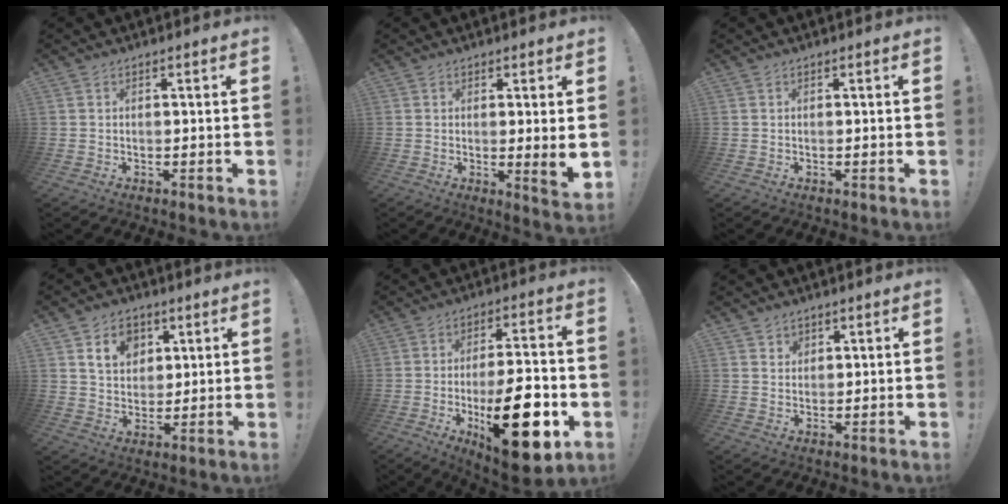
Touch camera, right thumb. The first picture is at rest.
{"total": 4.7, "force": [0.5, -0.1, 4.7], "torque": [-0.055, -0.017, 0.008]}
{"total": 0.0}
{"total": 10.7, "force": [5.3, 8.2, 4.5], "torque": [-0.066, -0.017, 0.102]}
{"total": 23.2, "force": [-6.7, 8.8, 20.4], "torque": [-0.317, 0.026, -0.095]}
{"total": 2.6, "force": [1.7, 1.9, 0.3], "torque": [0.004, -0.010, 0.029]}